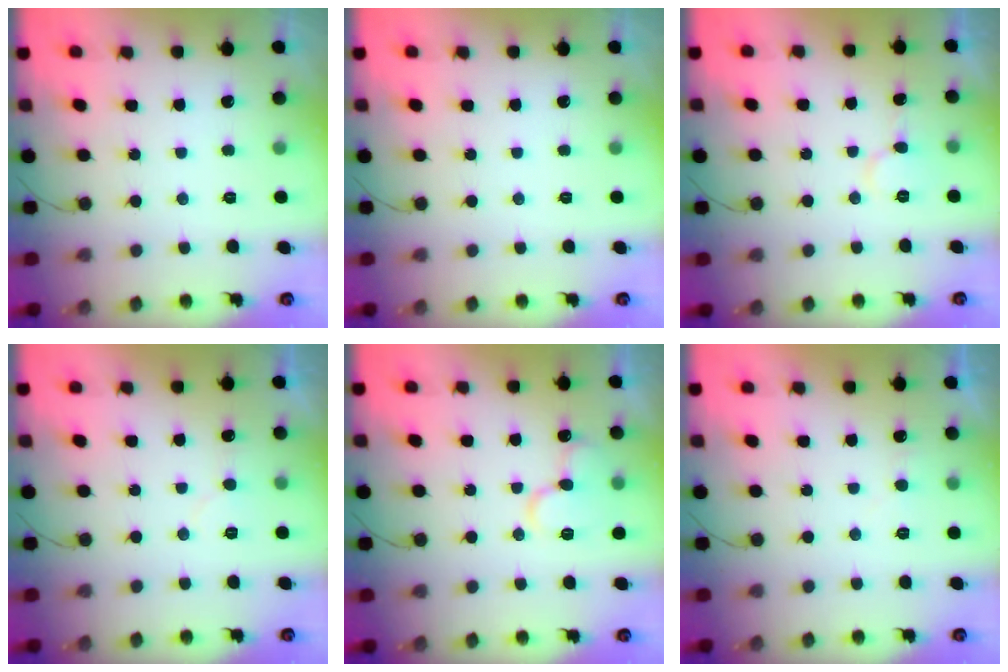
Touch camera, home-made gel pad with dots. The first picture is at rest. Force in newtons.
{"total": 0.0}
{"total": 5.8, "press": 5.7, "slide": 0.6}
{"total": 4.7, "press": 4.7, "slide": 0.3}
{"total": 12.0, "press": 11.9, "slide": 1.4}
{"total": 3.9, "press": 3.8, "slide": 0.5}